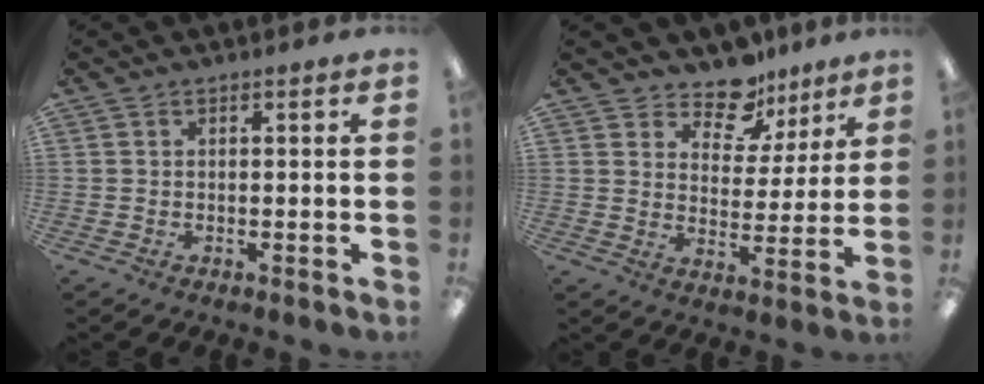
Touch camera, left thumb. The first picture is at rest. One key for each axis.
{"total": 10.4, "fx": 8.8, "fy": 5.2, "fz": 2.4, "tx": -0.041, "ty": -0.064, "tz": 0.161}